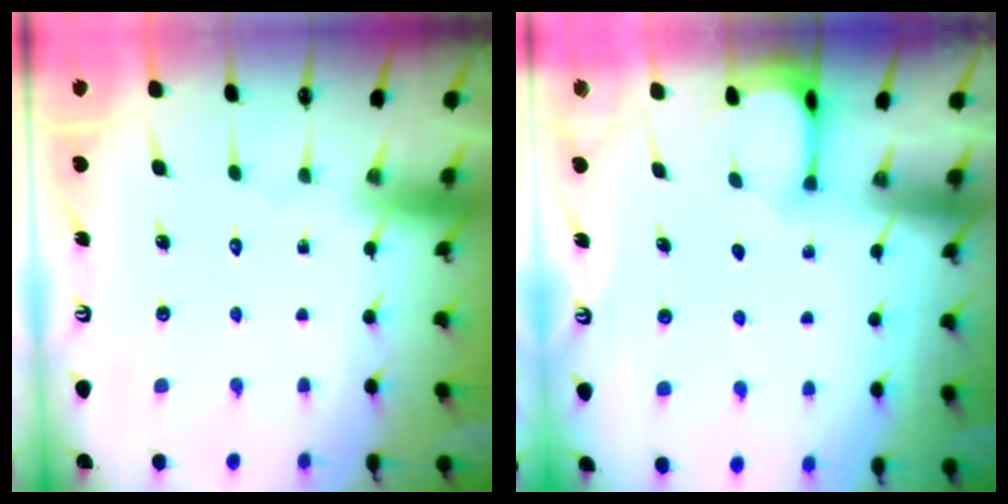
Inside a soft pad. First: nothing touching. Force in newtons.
{"total": 2.6, "press": 2.6, "slide": 0.3}